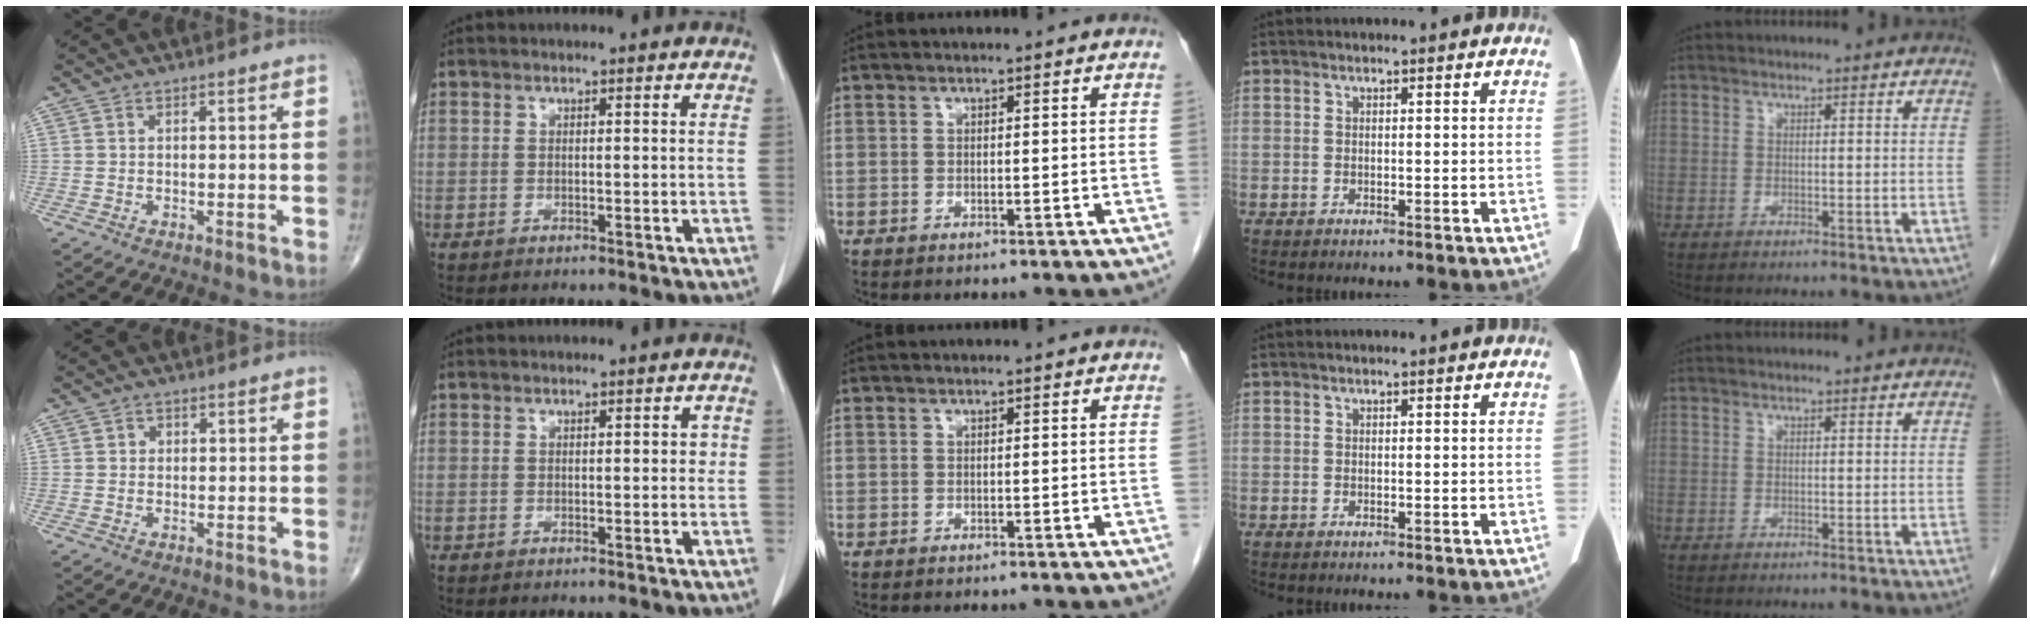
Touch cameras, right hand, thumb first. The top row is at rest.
{"thumb": {"total": 1.0, "force": [0.1, 1.0, 0.3], "torque": [0.004, 0.001, -0.001]}, "index": {"total": 1.1, "force": [0.1, 0.7, 0.9], "torque": [-0.007, 0.005, 0.001]}}